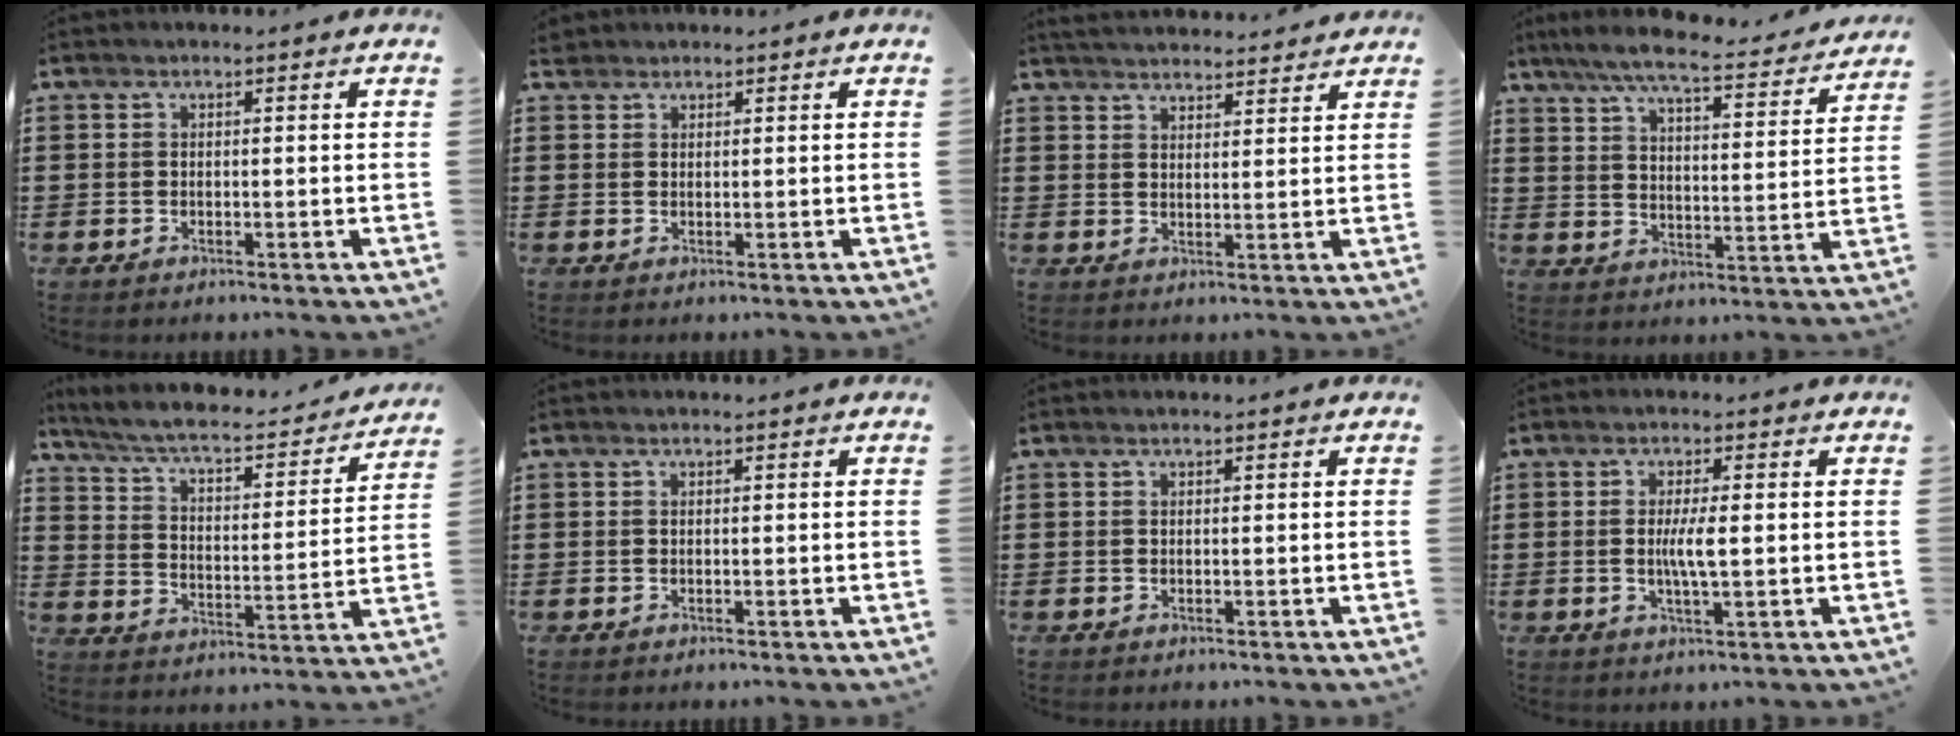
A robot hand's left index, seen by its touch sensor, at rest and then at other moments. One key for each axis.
{"total": 1.4, "fx": 1.2, "fy": 0.7, "fz": 0.1, "tx": -0.007, "ty": 0.004, "tz": 0.024}
{"total": 3.4, "fx": 3.4, "fy": 0.1, "fz": 0.2, "tx": -0.016, "ty": -0.012, "tz": 0.062}
{"total": 7.4, "fx": 6.4, "fy": 0.1, "fz": 3.7, "tx": -0.097, "ty": -0.039, "tz": 0.107}
{"total": 5.3, "fx": 4.6, "fy": 0.4, "fz": 2.5, "tx": -0.072, "ty": -0.035, "tz": 0.070}
{"total": 0.0}
{"total": 0.0}
{"total": 4.1, "fx": 0.1, "fy": 0.6, "fz": 4.0, "tx": -0.082, "ty": -0.004, "tz": -0.004}